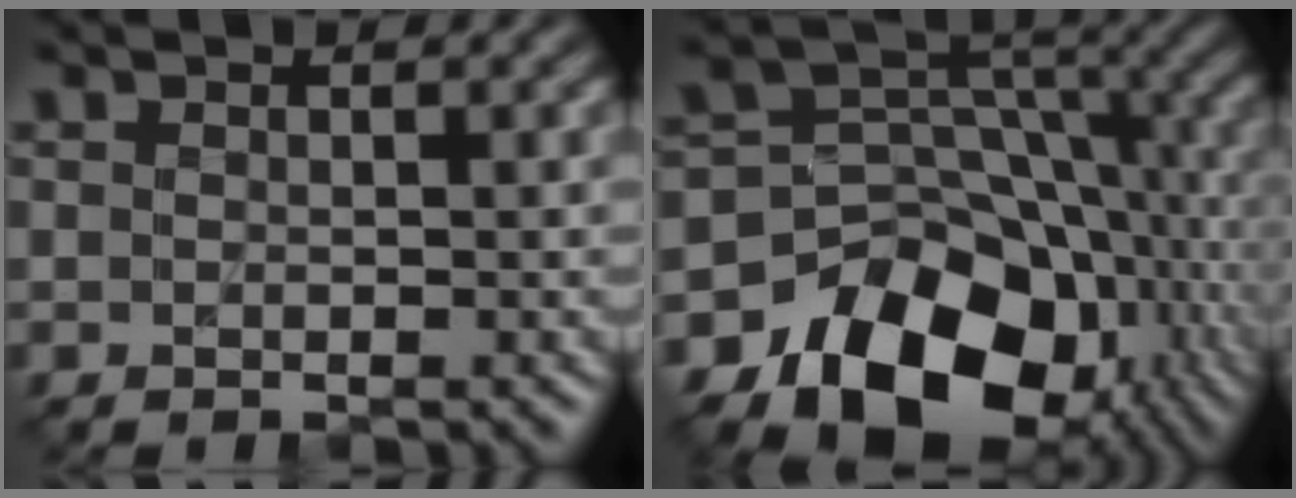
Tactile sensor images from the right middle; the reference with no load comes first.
{"total": 14.6, "force": [-7.9, 10.1, 6.8], "torque": [-0.132, -0.011, -0.127]}